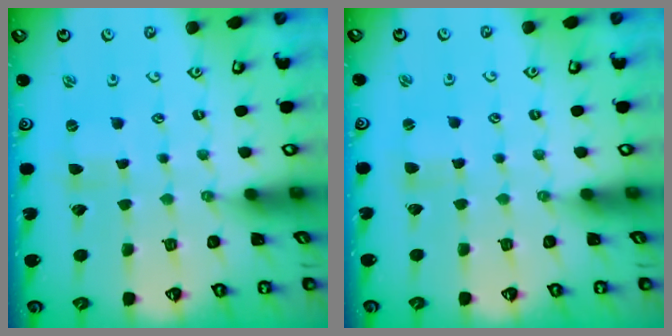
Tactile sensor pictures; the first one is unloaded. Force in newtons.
{"total": 1.3, "press": 1.2, "slide": 0.2}